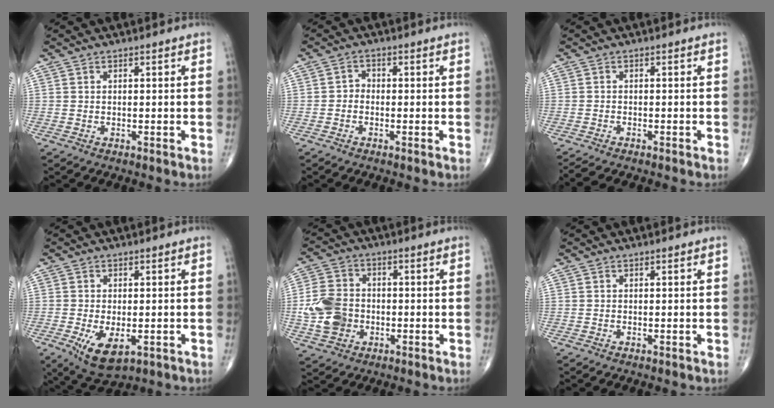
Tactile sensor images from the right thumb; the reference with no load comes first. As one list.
[{"total": 1.6, "force": [-0.7, 1.3, 0.8], "torque": [0.000, 0.007, -0.021]}, {"total": 4.2, "force": [-3.7, 0.5, 1.9], "torque": [-0.036, 0.005, -0.056]}, {"total": 7.5, "force": [-2.4, 3.7, 6.0], "torque": [-0.101, -0.013, -0.030]}, {"total": 9.5, "force": [-1.6, 7.5, 5.6], "torque": [-0.101, 0.011, -0.033]}, {"total": 0.0}]